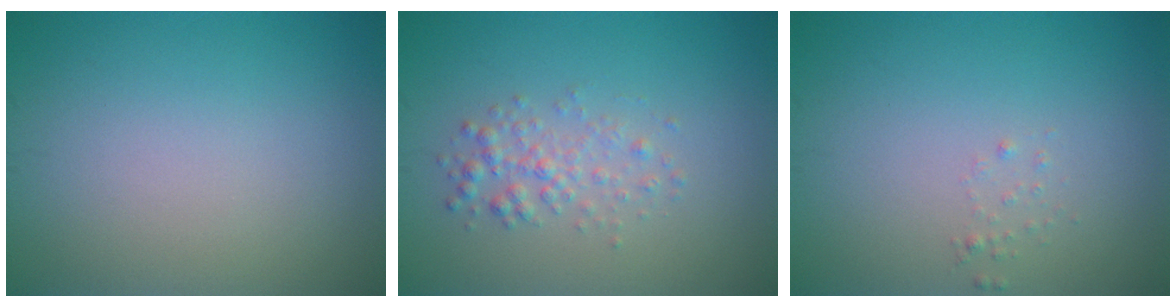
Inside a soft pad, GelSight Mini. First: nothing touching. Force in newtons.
{"total": 2.1, "press": 2.1, "slide": 0.0}
{"total": 0.6, "press": 0.6, "slide": 0.1}